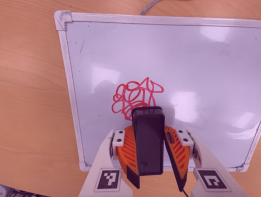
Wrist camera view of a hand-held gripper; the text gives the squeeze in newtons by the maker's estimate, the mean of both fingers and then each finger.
{"total": 12.2, "left": 13.6, "right": 10.7}